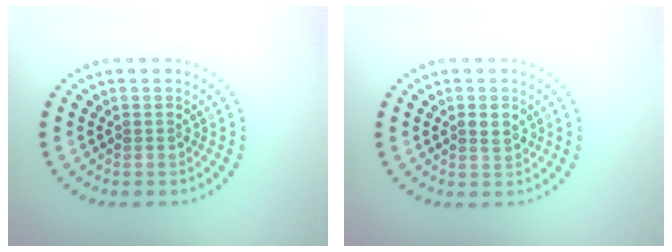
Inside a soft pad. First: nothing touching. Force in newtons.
{"total": 1.2, "press": 1.2, "slide": 0.1}